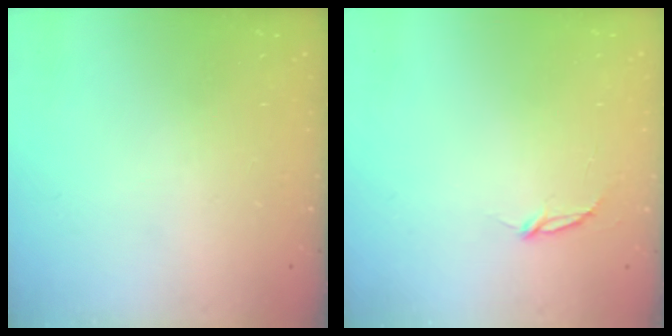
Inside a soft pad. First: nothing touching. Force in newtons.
{"total": 2.8, "press": 2.8, "slide": 0.3}